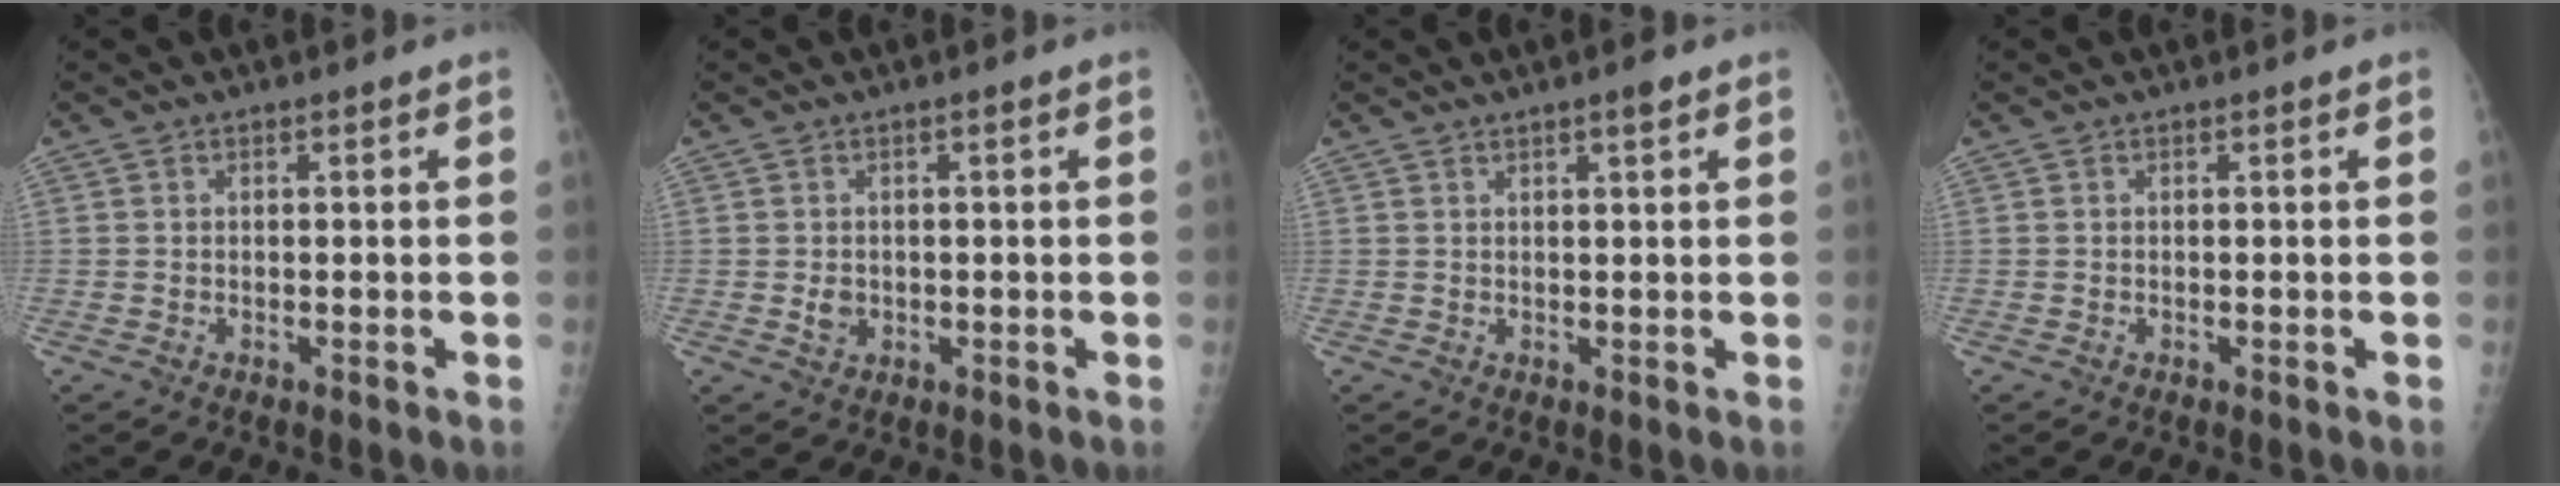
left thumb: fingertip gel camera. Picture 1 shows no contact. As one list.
[{"total": 2.0, "force": [-0.1, 1.6, 1.1], "torque": [-0.012, 0.000, 0.001]}, {"total": 1.9, "force": [1.3, 0.2, 1.4], "torque": [-0.021, -0.005, 0.019]}, {"total": 0.0}]